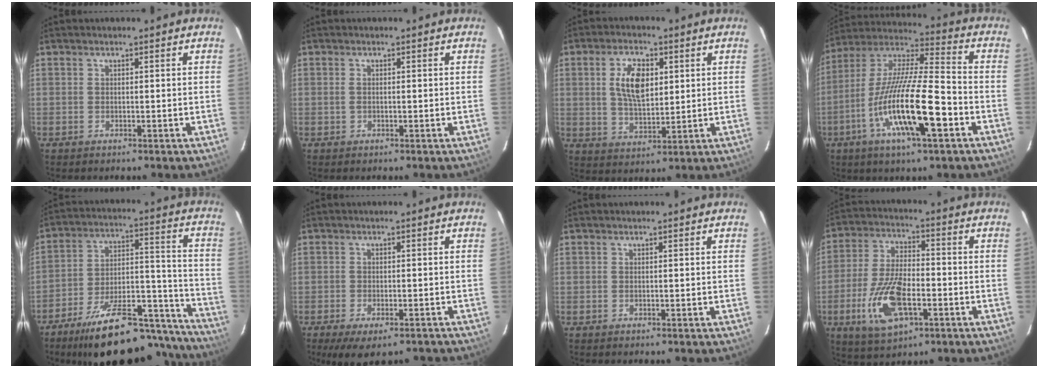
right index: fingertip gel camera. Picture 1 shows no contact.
{"total": 1.0, "force": [-0.1, 0.6, 0.8], "torque": [-0.020, 0.000, -0.003]}
{"total": 8.6, "force": [2.2, 4.3, 7.2], "torque": [-0.136, 0.009, 0.044]}
{"total": 19.9, "force": [-7.6, 3.7, 18.0], "torque": [-0.341, -0.024, -0.146]}
{"total": 30.0, "force": [-24.8, 9.4, 14.2], "torque": [-0.209, 0.026, -0.342]}
{"total": 10.0, "force": [-7.5, 3.4, 5.7], "torque": [-0.116, -0.033, -0.111]}
{"total": 0.0}
{"total": 14.6, "force": [-5.1, 6.6, 12.0], "torque": [-0.255, -0.010, -0.091]}